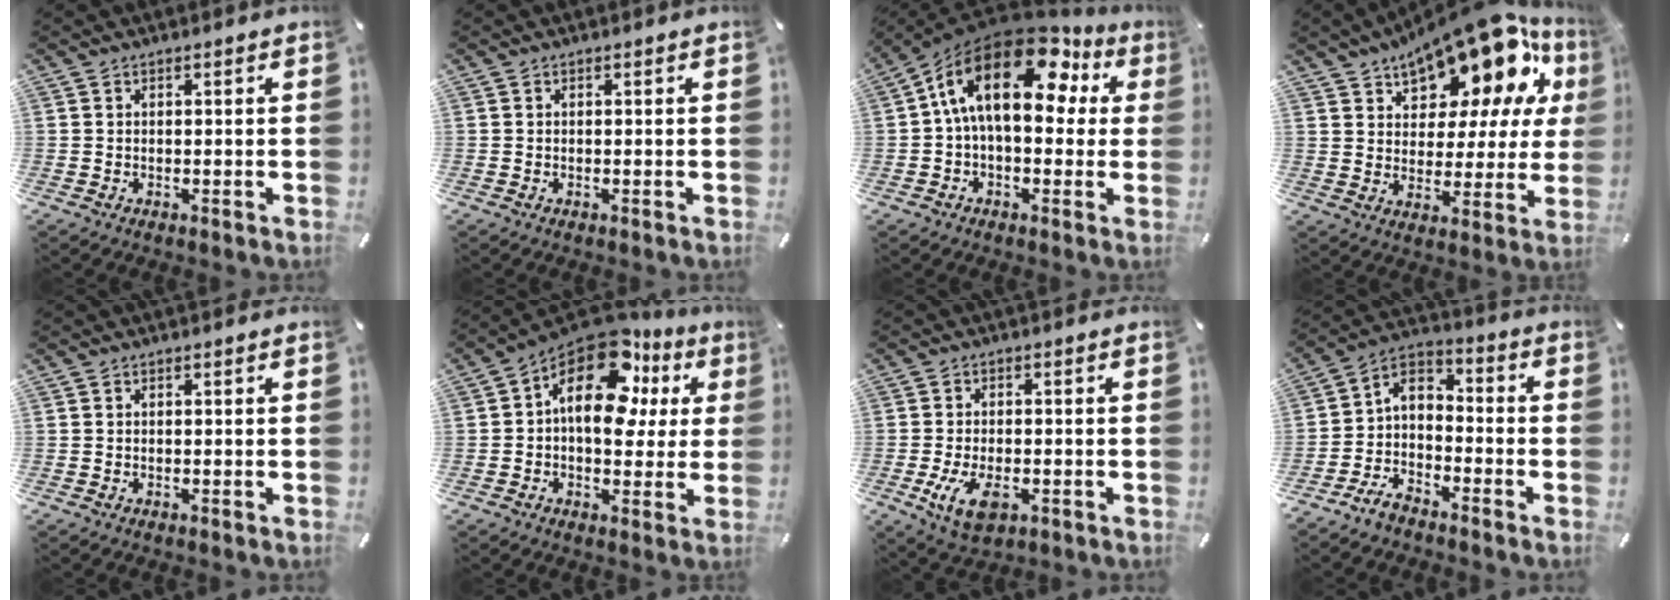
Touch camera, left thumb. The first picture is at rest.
{"total": 0.0}
{"total": 19.4, "force": [6.0, 10.6, 15.1], "torque": [-0.275, -0.025, 0.096]}
{"total": 18.0, "force": [13.8, 8.1, 8.3], "torque": [-0.139, -0.108, 0.235]}
{"total": 0.0}
{"total": 18.2, "force": [6.9, 10.7, 13.0], "torque": [-0.209, -0.042, 0.116]}
{"total": 7.7, "force": [-2.5, 4.4, 5.8], "torque": [-0.129, -0.006, -0.048]}
{"total": 5.6, "force": [-4.1, 3.3, 2.2], "torque": [-0.054, 0.009, -0.085]}